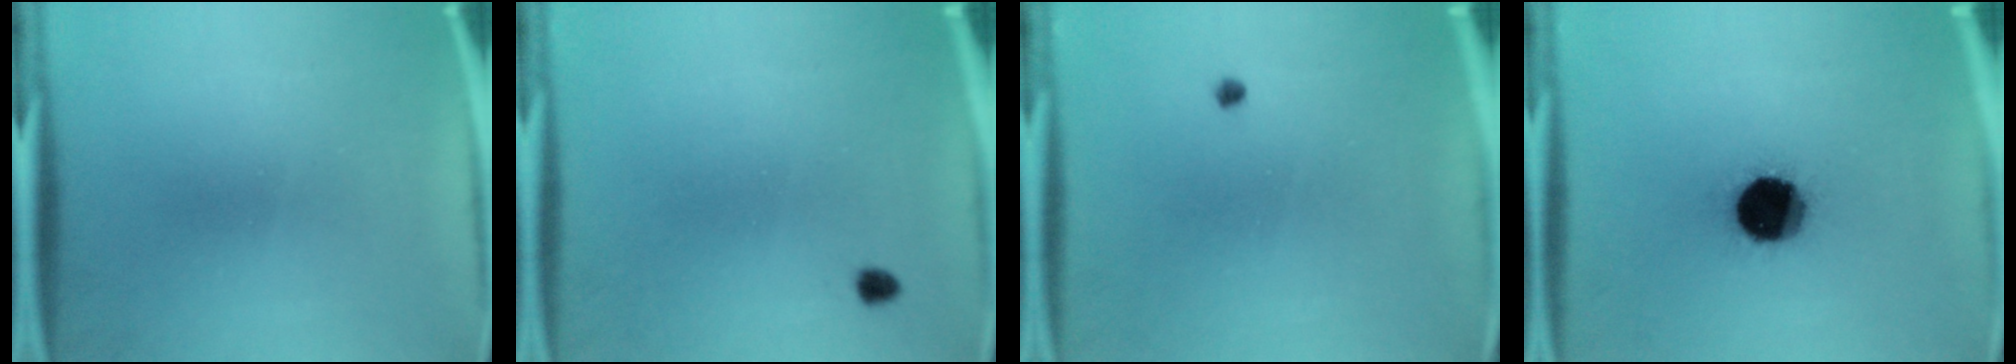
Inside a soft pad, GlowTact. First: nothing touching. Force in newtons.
{"total": 1.2}
{"total": 0.6}
{"total": 18.4}